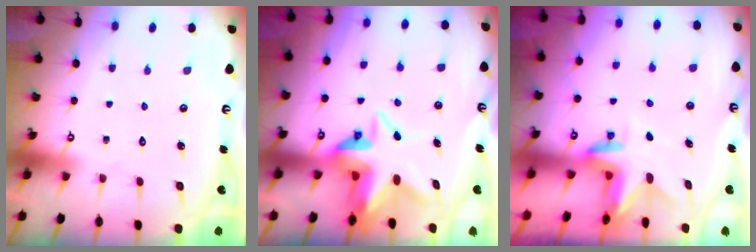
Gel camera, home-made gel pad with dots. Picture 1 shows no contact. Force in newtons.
{"total": 6.9, "press": 6.7, "slide": 1.5}
{"total": 2.7, "press": 2.7, "slide": 0.1}